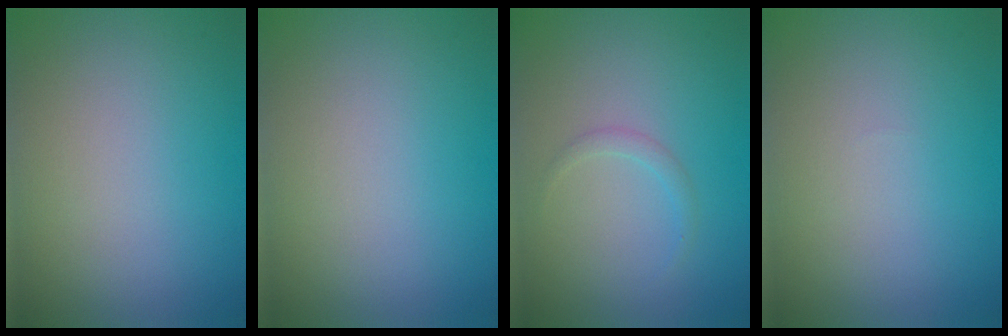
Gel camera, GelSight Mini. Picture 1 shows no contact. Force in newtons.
{"total": 0.0}
{"total": 0.9, "press": 0.9, "slide": 0.1}
{"total": 0.0}